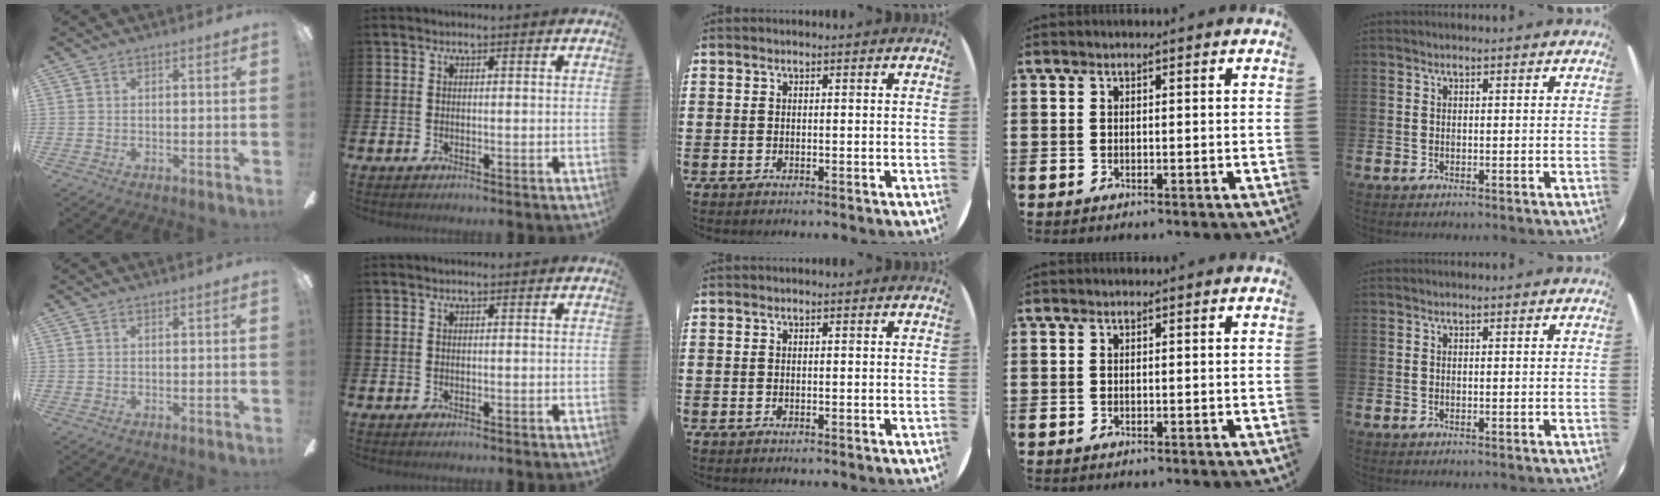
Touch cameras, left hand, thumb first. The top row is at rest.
{}